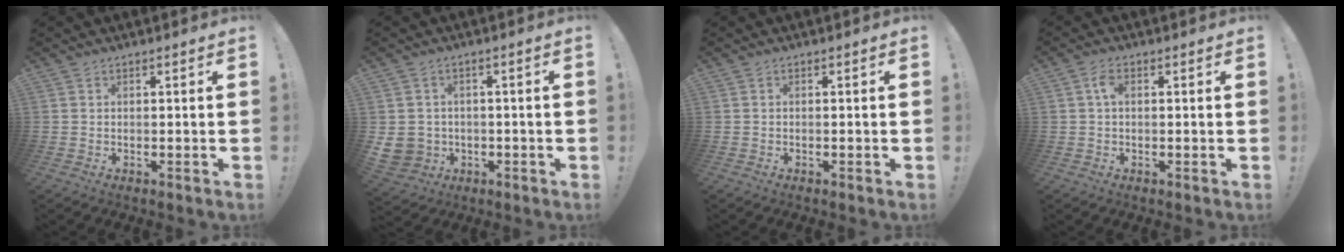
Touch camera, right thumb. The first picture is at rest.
{"total": 6.2, "force": [-0.4, 5.9, 1.8], "torque": [-0.045, 0.002, -0.004]}
{"total": 0.0}
{"total": 3.5, "force": [0.6, 2.1, 2.7], "torque": [-0.044, 0.004, 0.008]}